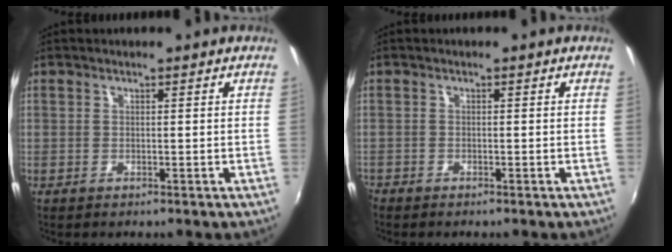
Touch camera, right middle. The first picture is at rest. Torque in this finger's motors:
{"motor_torque": [0.20, -0.20, 0.08, 0.07]}